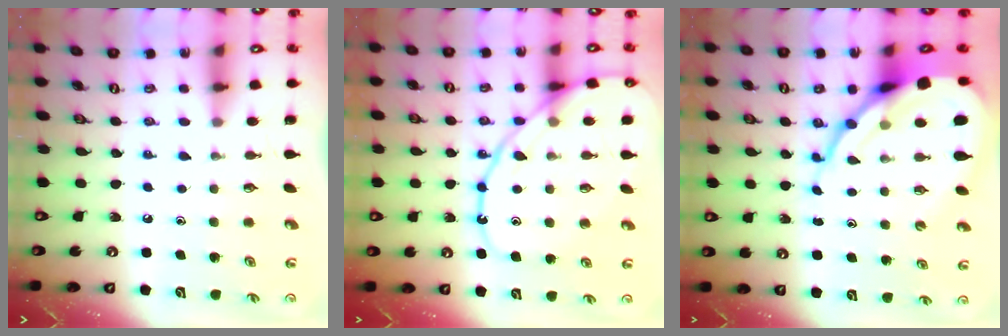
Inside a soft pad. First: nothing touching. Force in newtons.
{"total": 13.4, "press": 13.3, "slide": 1.3}
{"total": 15.2, "press": 15.1, "slide": 1.5}